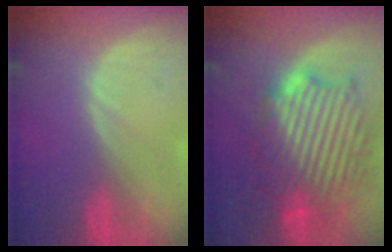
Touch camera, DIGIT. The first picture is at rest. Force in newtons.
{"total": 13.2, "press": 13.2, "slide": 1.0}